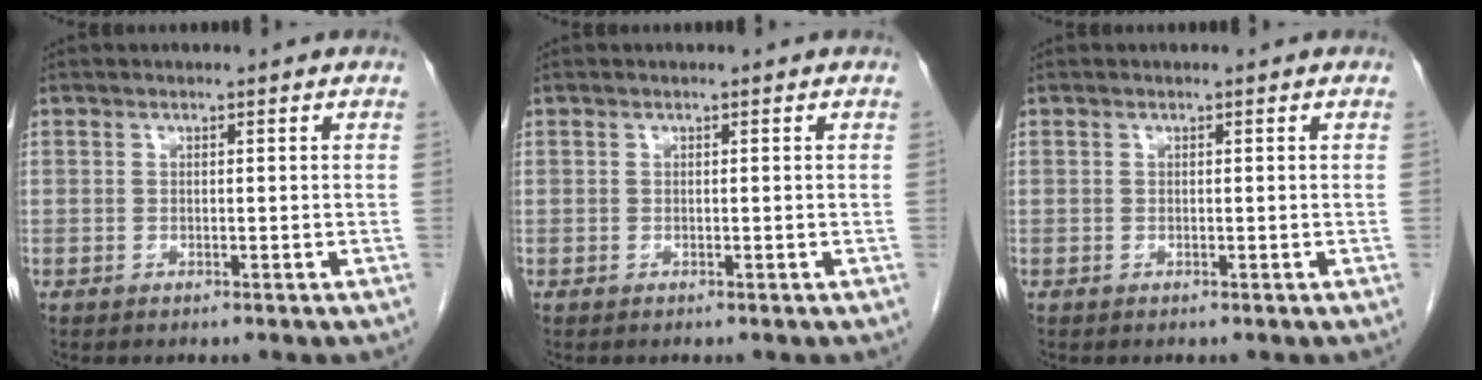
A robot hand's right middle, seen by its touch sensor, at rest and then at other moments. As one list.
[{"total": 0.0}, {"total": 0.0}]